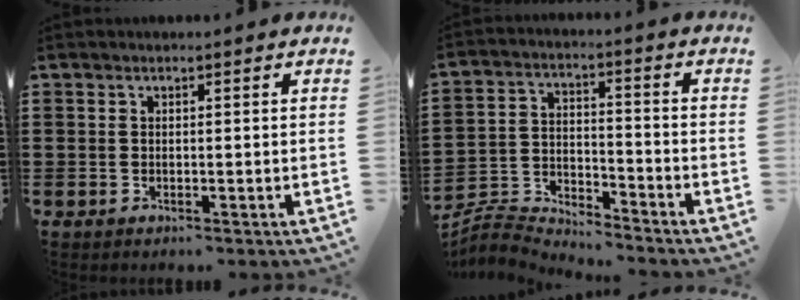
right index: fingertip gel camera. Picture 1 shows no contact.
{"total": 4.6, "force": [-4.5, 0.8, 0.3], "torque": [-0.031, -0.006, -0.100]}